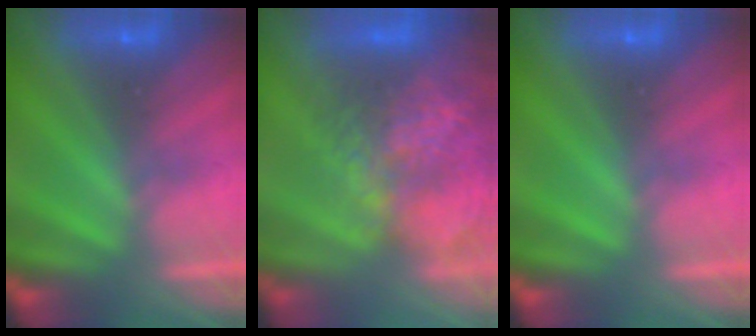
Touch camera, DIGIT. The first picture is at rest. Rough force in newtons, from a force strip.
{"total": 7.3}
{"total": 0.0}